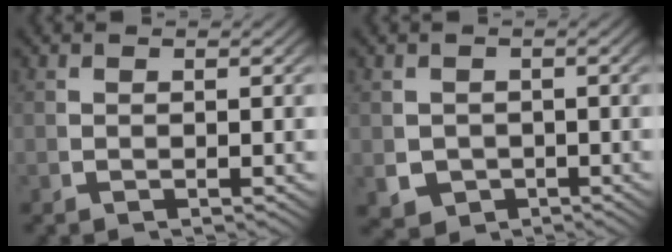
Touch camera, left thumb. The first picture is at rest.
{"total": 5.1, "force": [-1.4, 4.4, 2.0], "torque": [-0.048, -0.031, -0.010]}